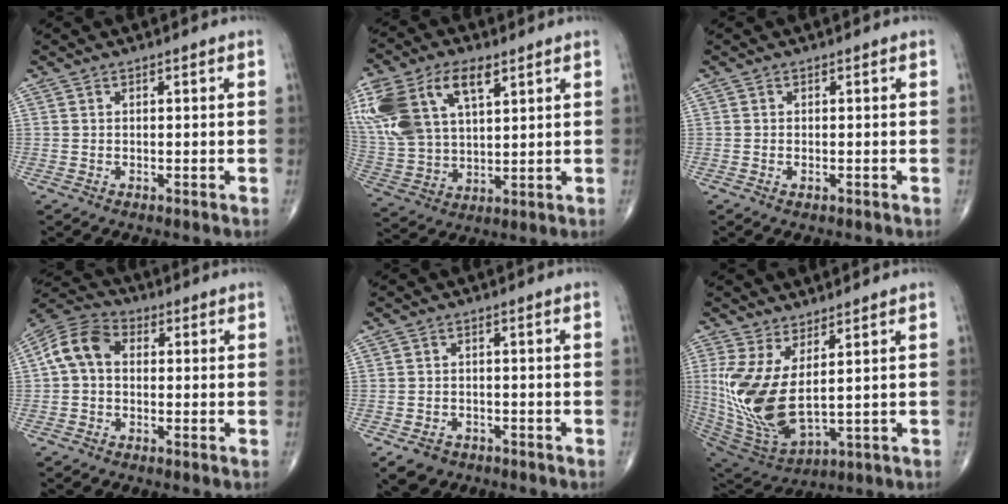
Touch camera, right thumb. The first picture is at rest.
{"total": 20.7, "force": [8.9, 11.5, 14.7], "torque": [-0.323, 0.004, 0.173]}
{"total": 0.8, "force": [-0.3, 0.4, 0.6], "torque": [-0.012, 0.000, -0.005]}
{"total": 8.4, "force": [0.4, 6.2, 5.7], "torque": [-0.104, 0.028, -0.005]}
{"total": 5.1, "force": [-3.3, 3.6, 1.7], "torque": [-0.024, 0.011, -0.048]}
{"total": 15.4, "force": [2.7, 6.6, 13.6], "torque": [-0.302, -0.037, 0.074]}